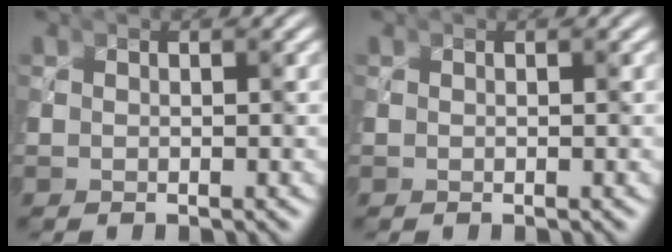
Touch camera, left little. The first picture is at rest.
{"total": 0.0}